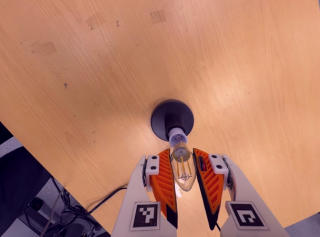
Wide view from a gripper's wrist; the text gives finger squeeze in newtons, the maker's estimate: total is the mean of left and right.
{"total": 11.2, "left": 11.0, "right": 11.5}